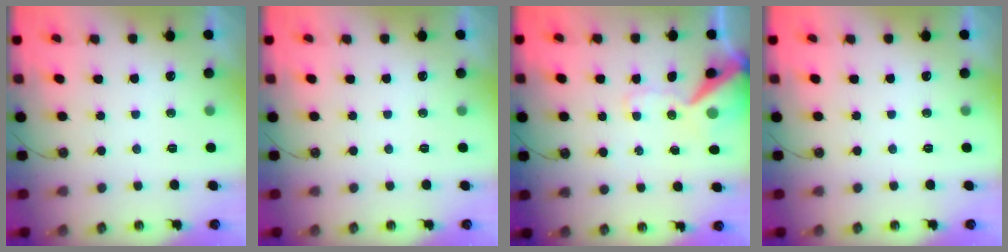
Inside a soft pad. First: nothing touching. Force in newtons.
{"total": 0.0}
{"total": 12.4, "press": 12.3, "slide": 1.6}
{"total": 0.0}